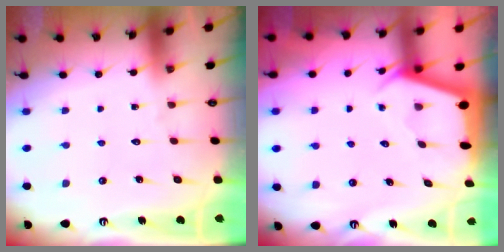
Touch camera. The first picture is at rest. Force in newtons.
{"total": 2.3, "press": 2.3, "slide": 0.3}